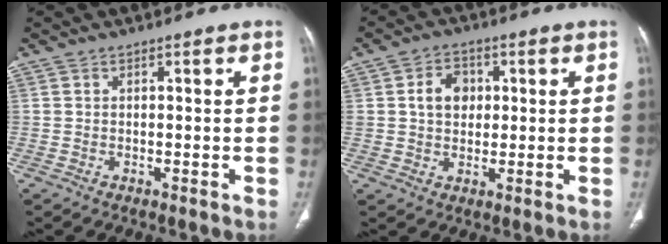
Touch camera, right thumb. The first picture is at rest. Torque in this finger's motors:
{"motor_torque": [0.10, 0.05, 0.74, 0.06, 0.00]}